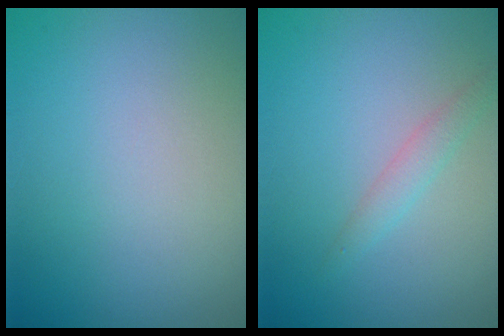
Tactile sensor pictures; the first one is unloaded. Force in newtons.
{"total": 1.4, "press": 1.4, "slide": 0.1}